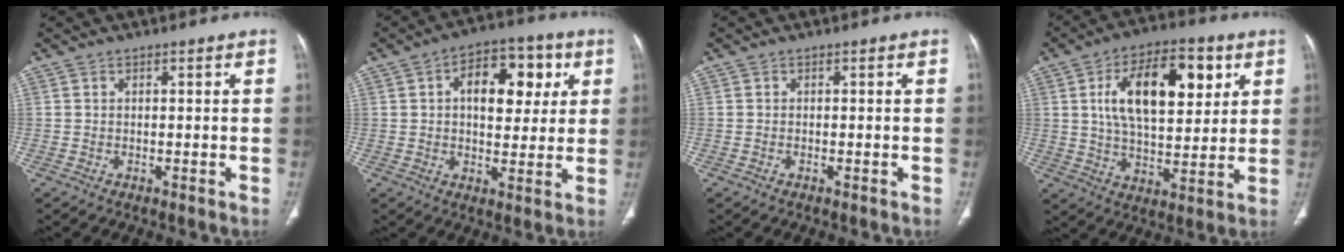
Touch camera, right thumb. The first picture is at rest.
{"total": 13.3, "force": [3.6, 7.9, 10.1], "torque": [-0.105, 0.008, 0.049]}
{"total": 0.0}
{"total": 18.3, "force": [5.7, 9.1, 14.8], "torque": [-0.209, -0.009, 0.093]}